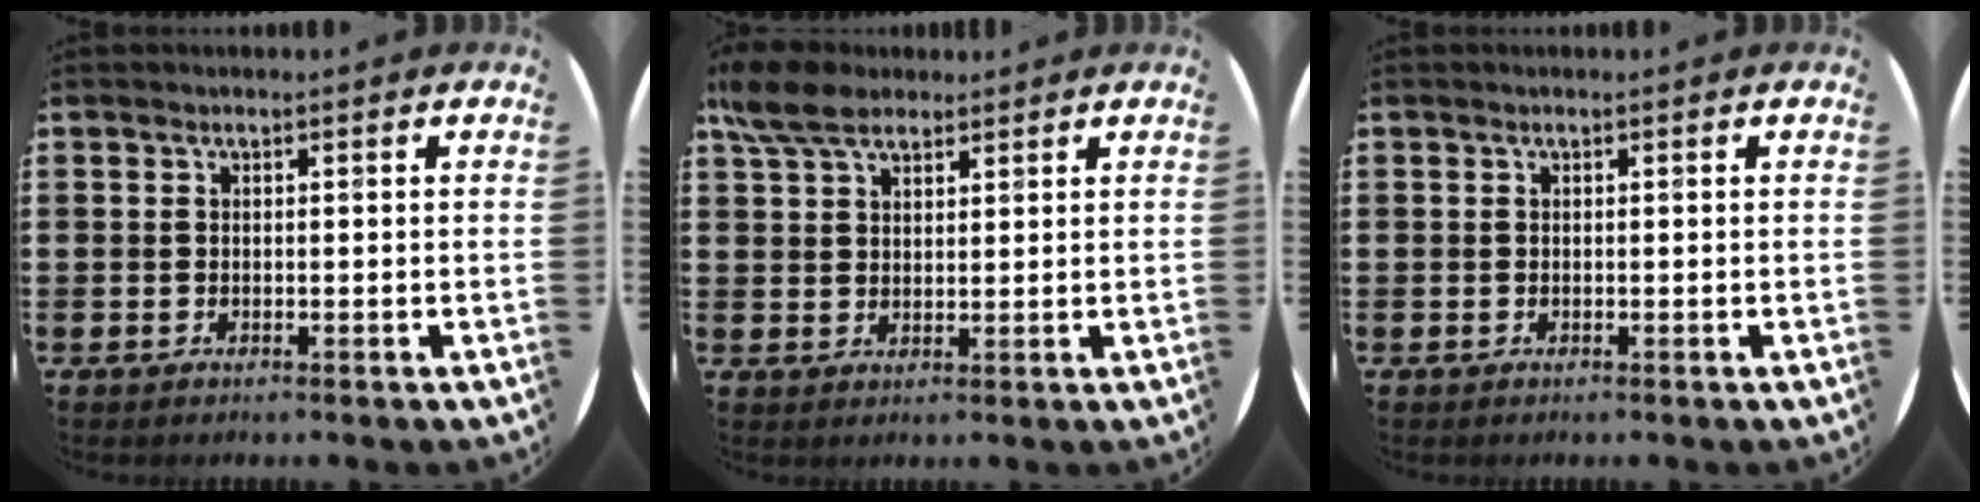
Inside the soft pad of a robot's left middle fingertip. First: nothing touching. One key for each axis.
{"total": 5.8, "fx": 4.6, "fy": 2.5, "fz": 2.4, "tx": -0.054, "ty": -0.004, "tz": 0.088}
{"total": 0.0}